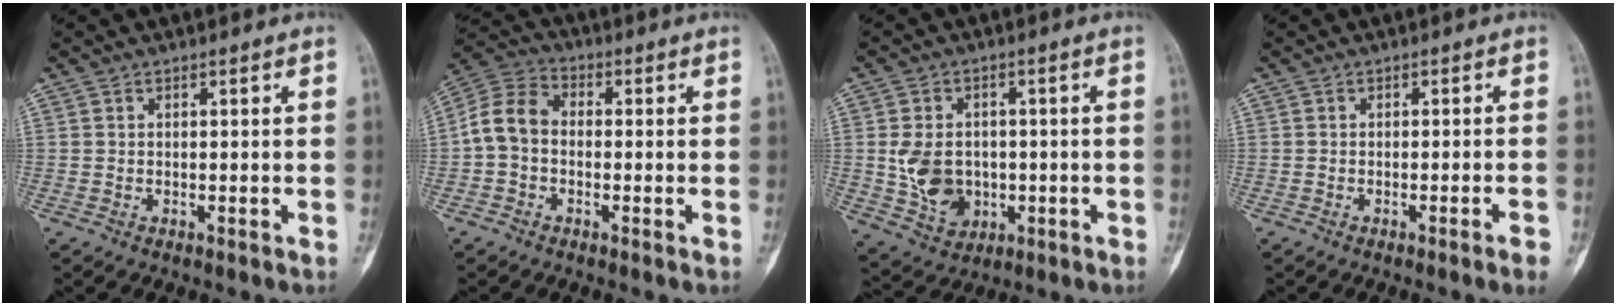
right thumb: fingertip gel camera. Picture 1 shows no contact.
{"total": 8.2, "force": [-0.8, 6.1, 5.4], "torque": [-0.095, 0.026, -0.032]}
{"total": 9.2, "force": [-0.6, 7.2, 5.7], "torque": [-0.081, 0.000, 0.004]}
{"total": 2.8, "force": [-1.5, -0.2, 2.3], "torque": [-0.036, 0.001, -0.022]}